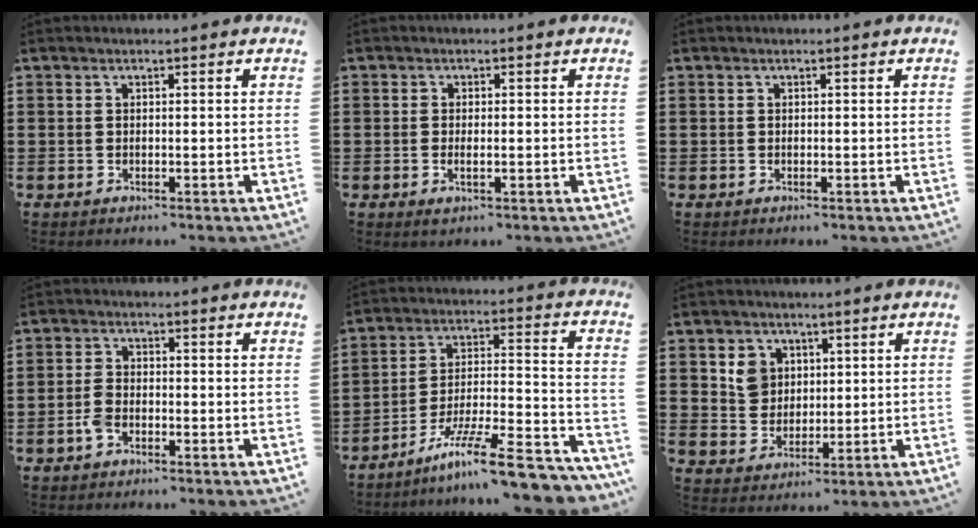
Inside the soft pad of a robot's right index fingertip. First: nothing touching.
{"total": 1.6, "force": [-0.4, 0.5, 1.5], "torque": [-0.027, 0.000, -0.007]}
{"total": 0.0}
{"total": 3.0, "force": [-1.5, 1.4, 2.1], "torque": [-0.053, -0.001, -0.033]}
{"total": 13.0, "force": [-9.7, 1.4, 8.5], "torque": [-0.129, 0.023, -0.175]}
{"total": 5.1, "force": [2.1, 4.4, 1.5], "torque": [-0.041, 0.012, 0.037]}